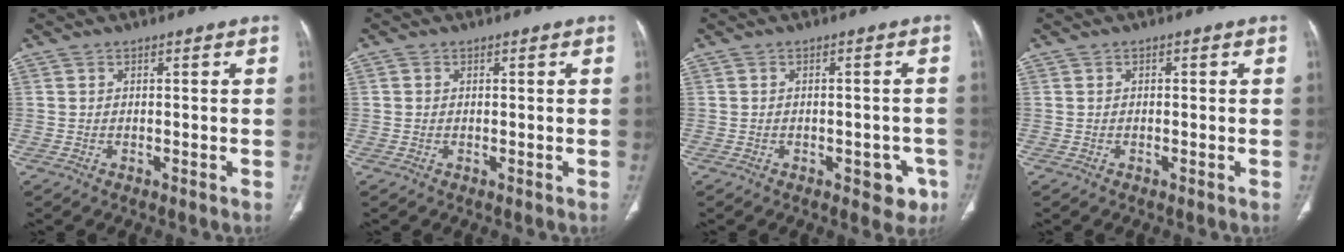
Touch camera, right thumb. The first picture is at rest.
{"total": 0.5, "force": [0.1, 0.5, 0.1], "torque": [-0.001, 0.002, 0.002]}
{"total": 5.3, "force": [-2.4, 3.0, 3.7], "torque": [-0.016, 0.008, -0.024]}
{"total": 0.5, "force": [0.1, 0.3, 0.4], "torque": [-0.006, 0.004, 0.002]}